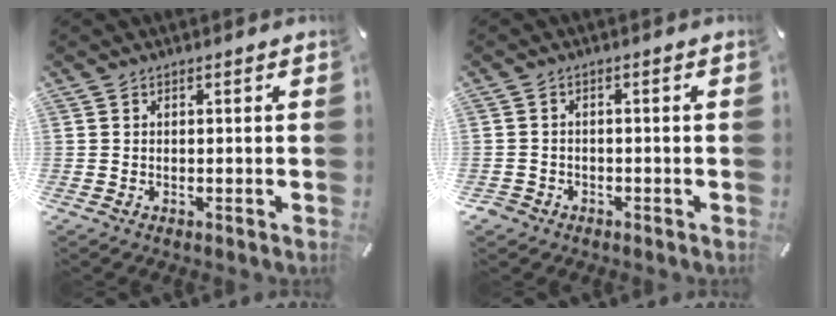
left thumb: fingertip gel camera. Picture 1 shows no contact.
{"total": 2.5, "force": [-1.6, 1.9, 0.5], "torque": [-0.016, 0.006, -0.035]}